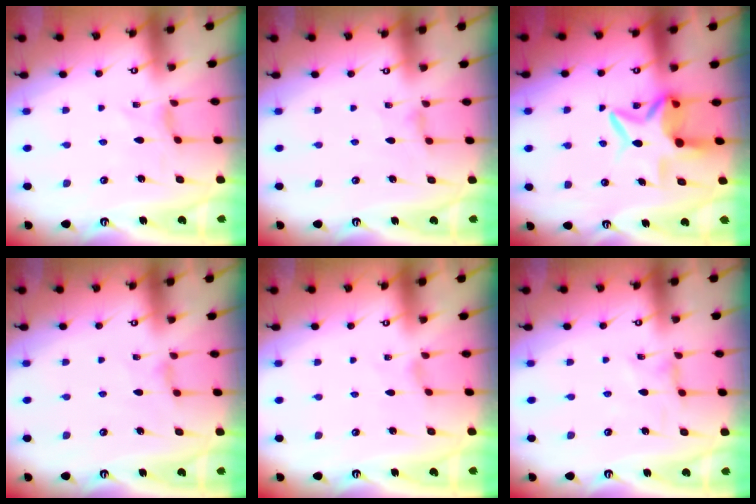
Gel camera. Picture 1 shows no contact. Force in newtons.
{"total": 2.3, "press": 2.2, "slide": 0.6}
{"total": 8.6, "press": 8.6, "slide": 0.7}
{"total": 2.6, "press": 2.6, "slide": 0.5}
{"total": 0.0}
{"total": 0.0}